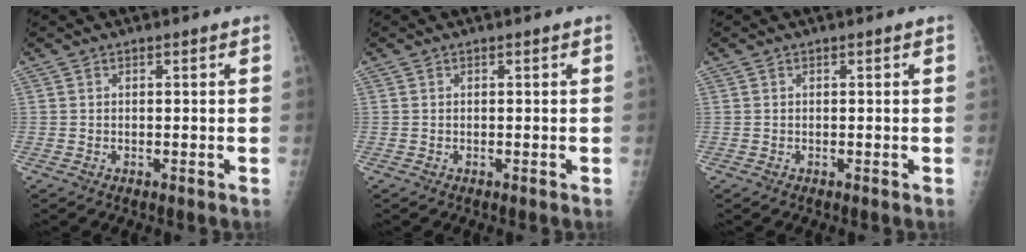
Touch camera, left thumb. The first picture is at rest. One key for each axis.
{"total": 0.0}
{"total": 0.0}